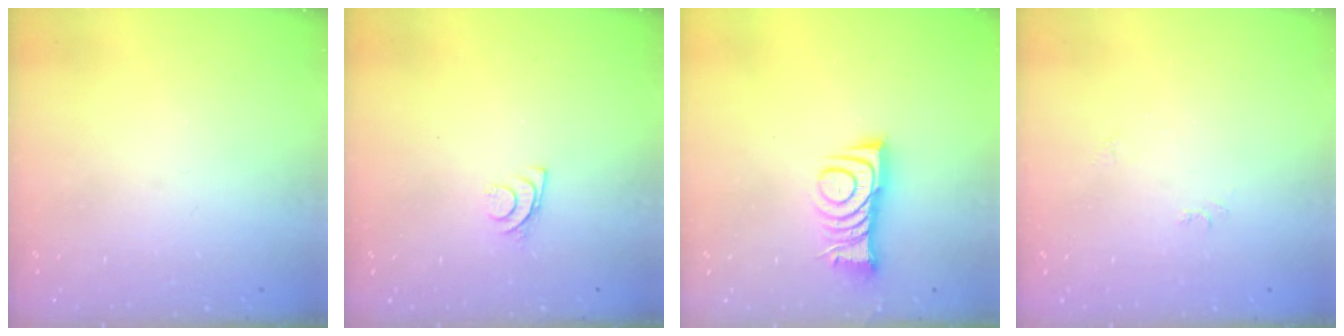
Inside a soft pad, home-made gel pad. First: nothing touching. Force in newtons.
{"total": 6.5, "press": 6.5, "slide": 0.7}
{"total": 9.2, "press": 9.2, "slide": 0.3}
{"total": 4.0, "press": 4.0, "slide": 0.6}